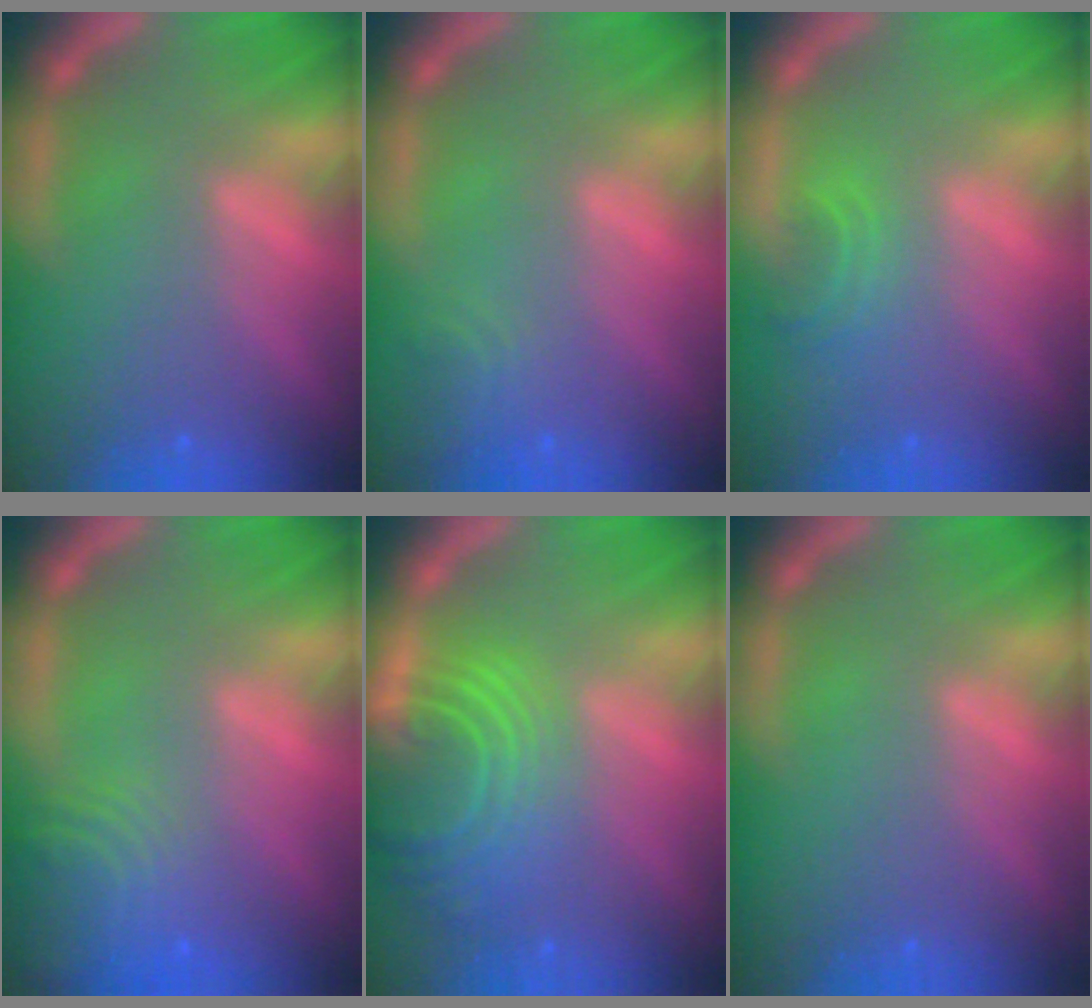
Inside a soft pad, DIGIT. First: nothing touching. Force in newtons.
{"total": 1.9}
{"total": 1.9}
{"total": 6.6}
{"total": 9.5}
{"total": 0.0}